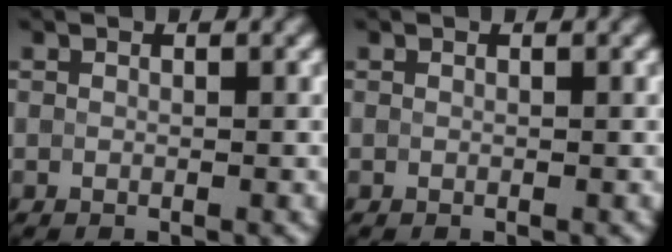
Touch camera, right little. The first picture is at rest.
{"total": 0.0}